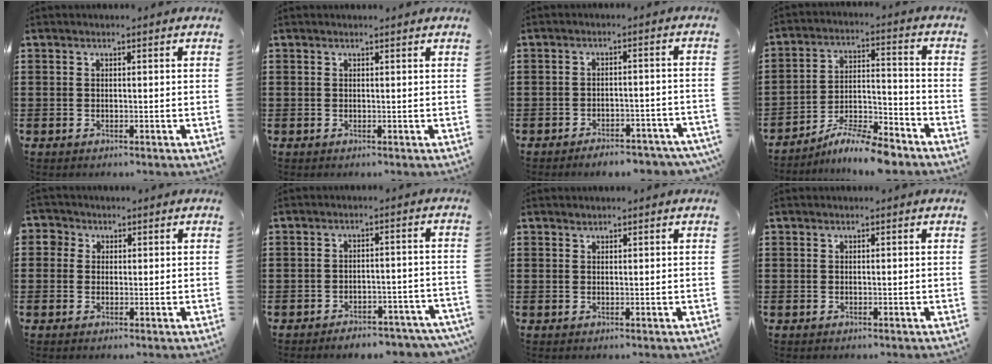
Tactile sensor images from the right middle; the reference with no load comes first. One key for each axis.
{"total": 0.5, "fx": 0.5, "fy": -0.2, "fz": 0.1, "tx": -0.002, "ty": 0.000, "tz": 0.009}
{"total": 3.5, "fx": -3.4, "fy": 0.4, "fz": 0.7, "tx": -0.013, "ty": 0.006, "tz": -0.069}
{"total": 8.2, "fx": -7.7, "fy": 0.6, "fz": 2.9, "tx": -0.051, "ty": 0.012, "tz": -0.147}
{"total": 1.7, "fx": 0.6, "fy": 1.5, "fz": -0.3, "tx": 0.003, "ty": 0.006, "tz": 0.007}
{"total": 3.5, "fx": -3.4, "fy": 0.4, "fz": 0.5, "tx": -0.010, "ty": 0.007, "tz": -0.070}
{"total": 0.8, "fx": 0.8, "fy": 0.0, "fz": -0.1, "tx": 0.000, "ty": 0.000, "tz": 0.017}
{"total": 0.0}